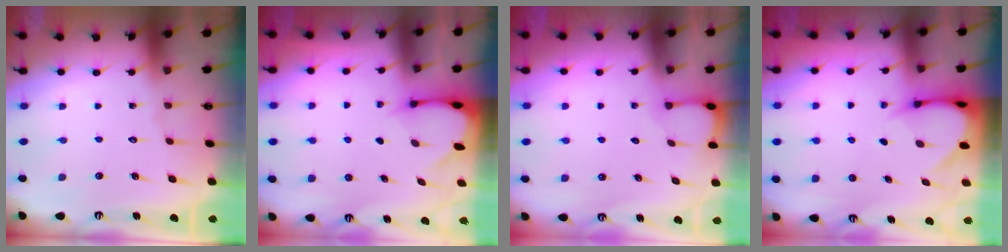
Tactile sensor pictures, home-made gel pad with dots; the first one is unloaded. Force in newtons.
{"total": 2.7, "press": 2.7, "slide": 0.4}
{"total": 1.9, "press": 1.9, "slide": 0.2}
{"total": 3.9, "press": 3.9, "slide": 0.3}